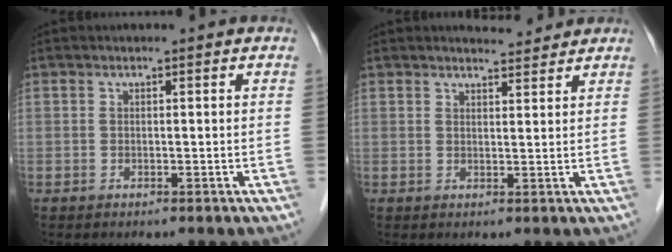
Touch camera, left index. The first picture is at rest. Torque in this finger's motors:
{"motor_torque": [0.58, -0.70, 0.14, 0.02]}